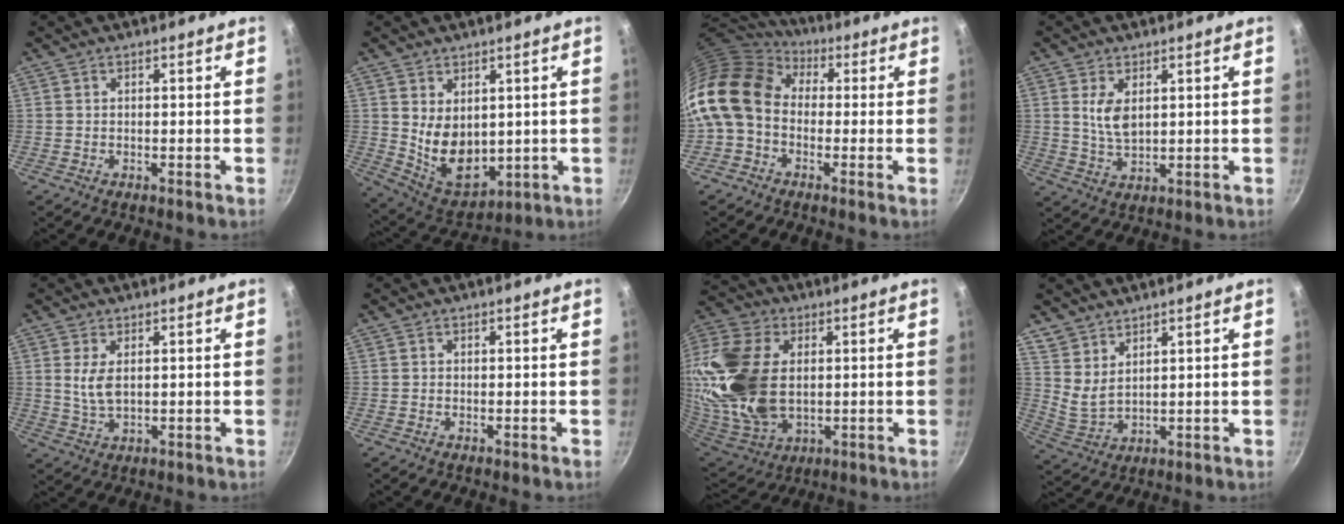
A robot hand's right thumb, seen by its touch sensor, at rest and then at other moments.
{"total": 11.0, "force": [1.6, 7.6, 7.8], "torque": [-0.102, -0.034, 0.058]}
{"total": 15.8, "force": [0.9, 12.2, 10.0], "torque": [-0.185, 0.032, -0.007]}
{"total": 5.5, "force": [1.6, 3.0, 4.3], "torque": [-0.076, -0.017, 0.035]}
{"total": 5.9, "force": [1.3, 2.9, 5.0], "torque": [-0.099, -0.012, 0.031]}
{"total": 0.0}
{"total": 26.9, "force": [3.0, 17.6, 20.2], "torque": [-0.433, -0.007, 0.061]}
{"total": 5.7, "force": [4.4, 2.7, 2.4], "torque": [-0.037, -0.023, 0.096]}